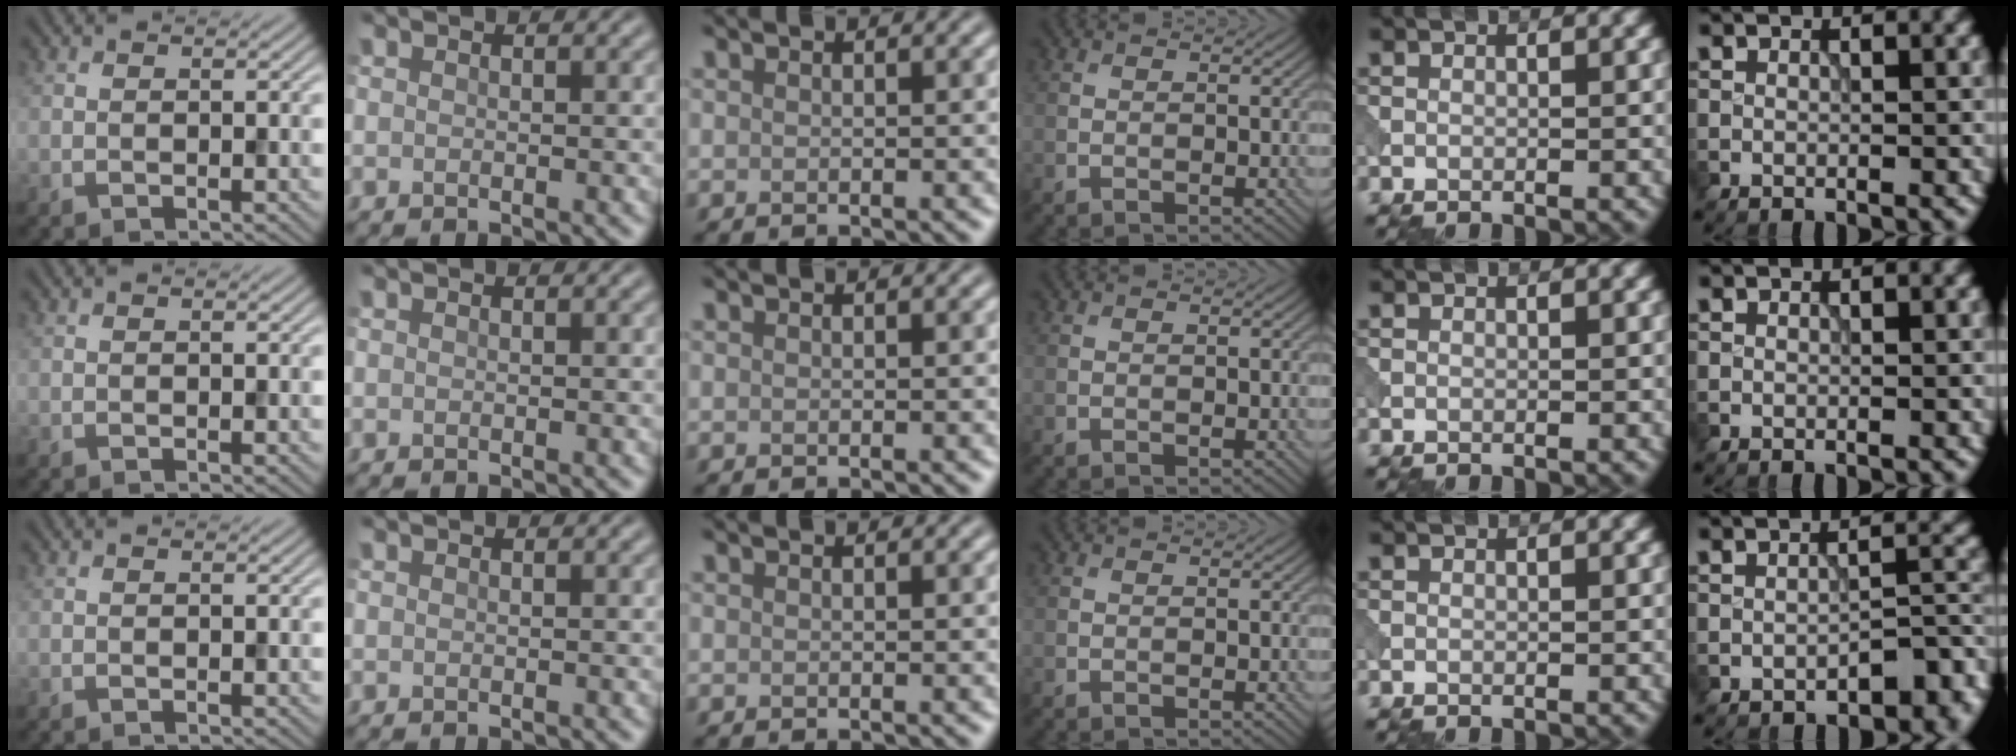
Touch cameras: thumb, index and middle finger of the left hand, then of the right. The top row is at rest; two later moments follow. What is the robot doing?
{"motion": "pour", "object": "beaker"}